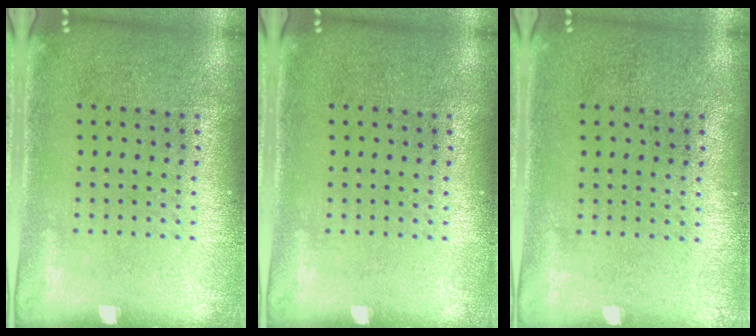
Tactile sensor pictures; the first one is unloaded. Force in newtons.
{"total": 0.0}
{"total": 0.0}